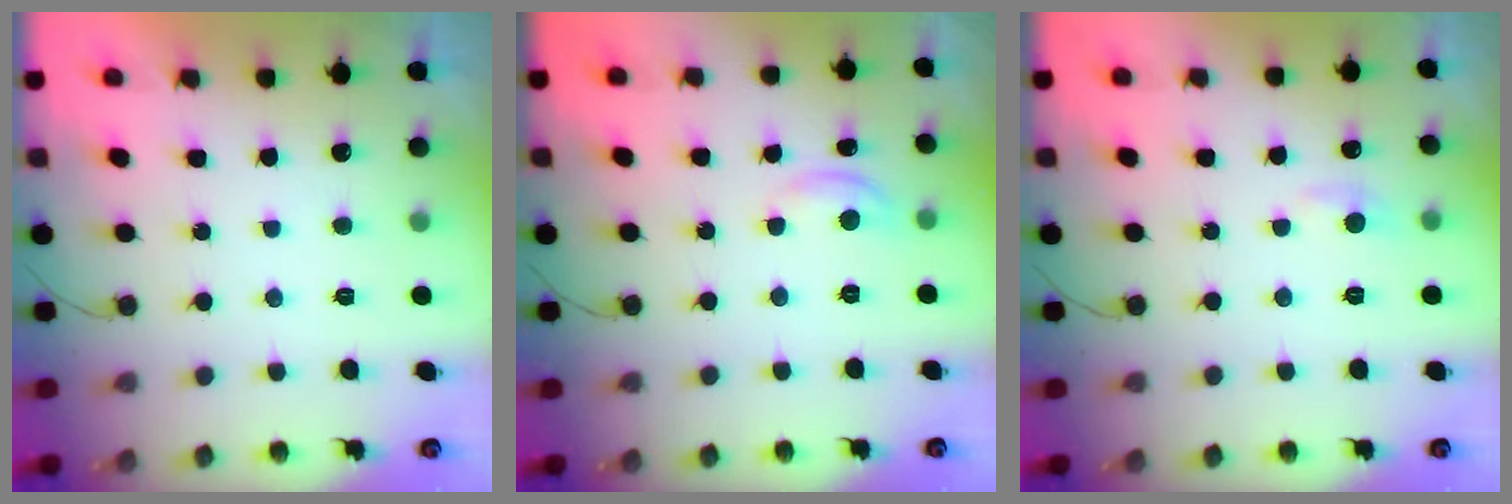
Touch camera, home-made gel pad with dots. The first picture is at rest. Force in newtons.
{"total": 4.6, "press": 4.6, "slide": 0.2}
{"total": 5.6, "press": 5.6, "slide": 0.8}